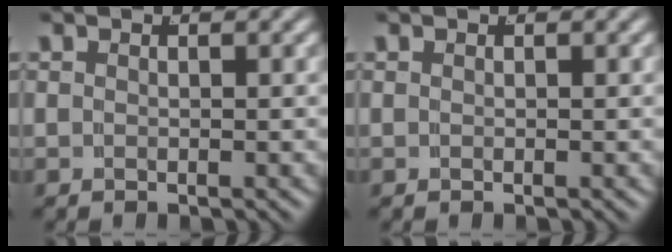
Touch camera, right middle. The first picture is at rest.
{"total": 0.0}